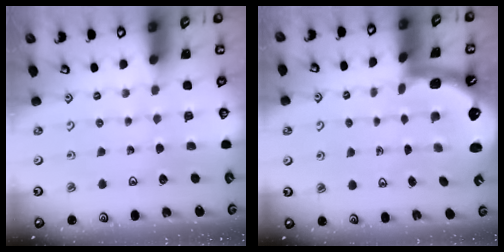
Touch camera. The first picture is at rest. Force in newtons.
{"total": 1.5, "press": 1.3, "slide": 0.6}